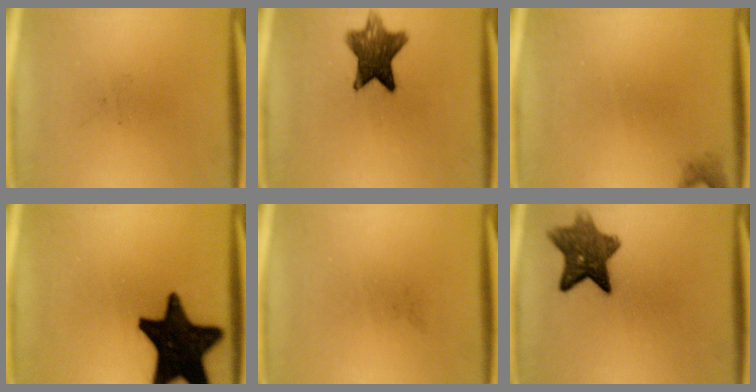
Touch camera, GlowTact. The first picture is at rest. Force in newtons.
{"total": 9.5}
{"total": 1.1}
{"total": 20.1}
{"total": 0.0}
{"total": 8.9}